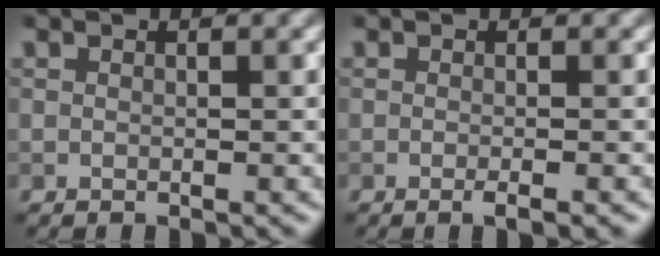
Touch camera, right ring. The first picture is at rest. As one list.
[{"total": 1.6, "force": [-0.6, 0.3, 1.5], "torque": [-0.013, -0.005, -0.010]}]